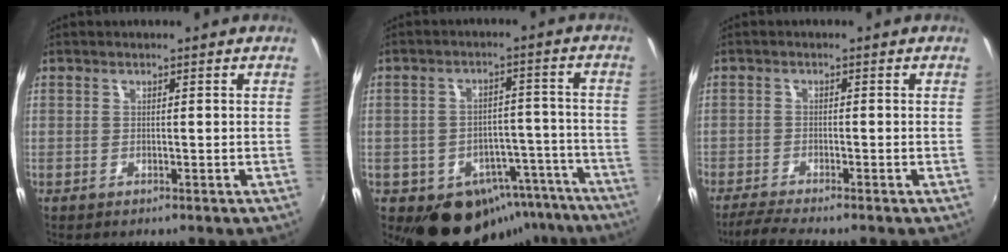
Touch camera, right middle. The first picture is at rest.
{"total": 16.0, "force": [-11.2, 10.2, 5.2], "torque": [-0.086, 0.044, -0.118]}
{"total": 4.4, "force": [-4.0, -0.4, 1.9], "torque": [-0.062, -0.014, -0.074]}